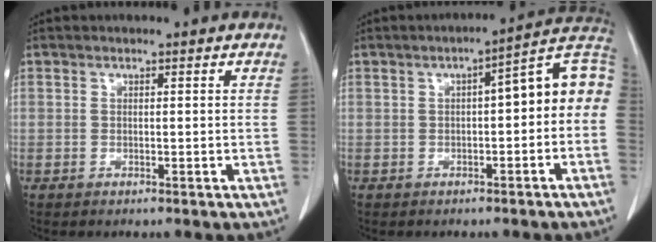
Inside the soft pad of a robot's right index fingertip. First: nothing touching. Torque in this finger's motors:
{"motor_torque": [0.84, 0.02, 0.30, 0.04]}